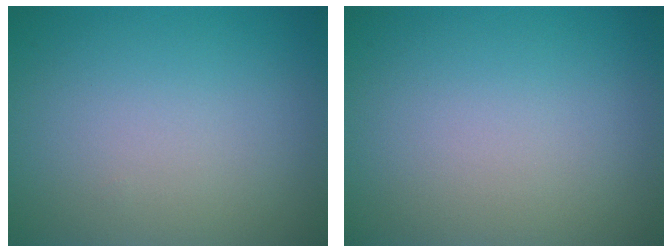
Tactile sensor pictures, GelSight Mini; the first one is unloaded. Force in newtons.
{"total": 0.0}